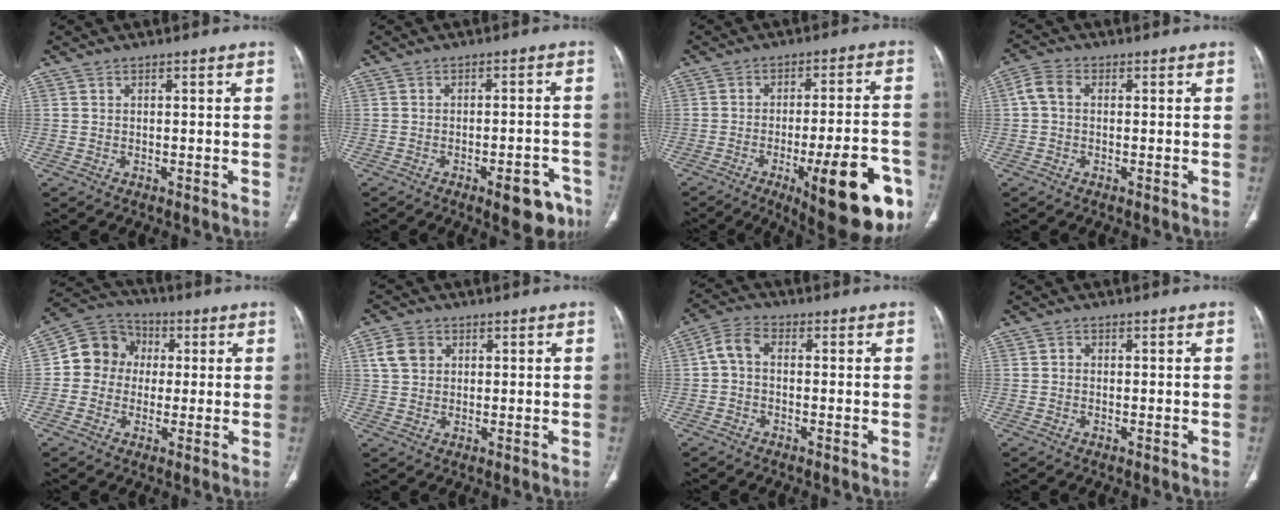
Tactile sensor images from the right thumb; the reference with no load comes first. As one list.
[{"total": 7.5, "force": [-4.4, 2.8, 5.4], "torque": [-0.046, 0.024, -0.052]}, {"total": 21.0, "force": [-9.1, 5.9, 17.9], "torque": [-0.183, 0.036, -0.114]}, {"total": 3.9, "force": [0.2, 2.8, 2.7], "torque": [-0.055, 0.013, -0.002]}, {"total": 10.2, "force": [0.8, 9.3, 4.1], "torque": [-0.042, 0.023, 0.000]}, {"total": 5.2, "force": [1.7, 4.2, 2.7], "torque": [-0.039, 0.002, 0.033]}, {"total": 4.8, "force": [-0.2, 3.1, 3.6], "torque": [-0.067, 0.016, -0.014]}, {"total": 0.8, "force": [-0.1, 0.7, 0.3], "torque": [0.002, 0.003, -0.003]}]